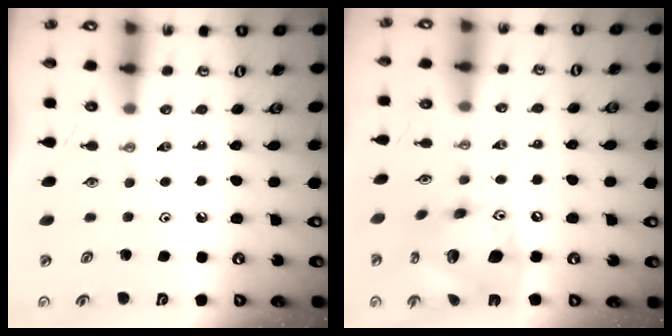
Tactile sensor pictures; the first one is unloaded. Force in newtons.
{"total": 18.3, "press": 18.2, "slide": 2.3}